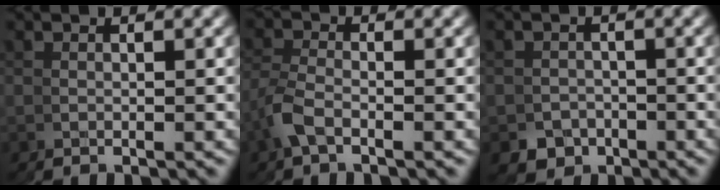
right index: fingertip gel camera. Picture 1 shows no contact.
{"total": 1.6, "force": [-0.6, 1.0, -1.0], "torque": [0.000, 0.008, -0.016]}
{"total": 5.7, "force": [-3.6, 4.3, -0.7], "torque": [0.026, -0.032, -0.054]}